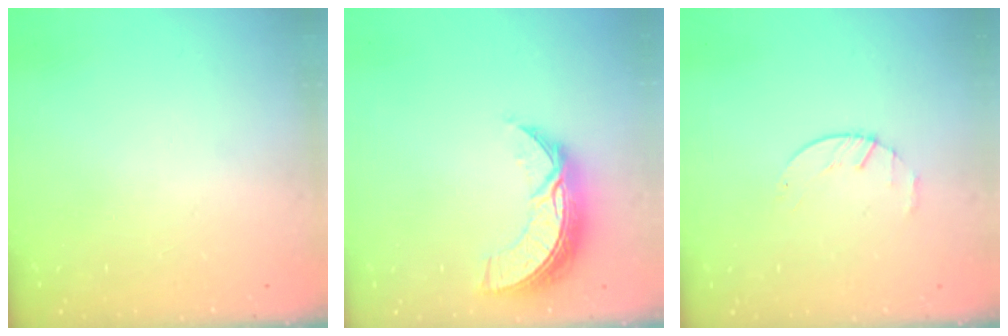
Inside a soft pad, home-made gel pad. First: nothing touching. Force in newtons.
{"total": 9.3, "press": 9.3, "slide": 0.7}
{"total": 2.2, "press": 2.2, "slide": 0.3}